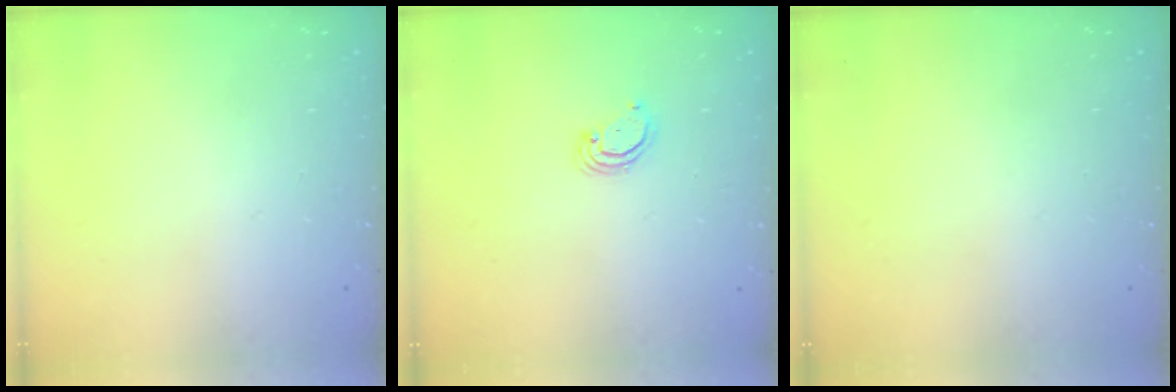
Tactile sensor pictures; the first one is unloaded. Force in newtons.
{"total": 3.1, "press": 3.1, "slide": 0.2}
{"total": 0.0}